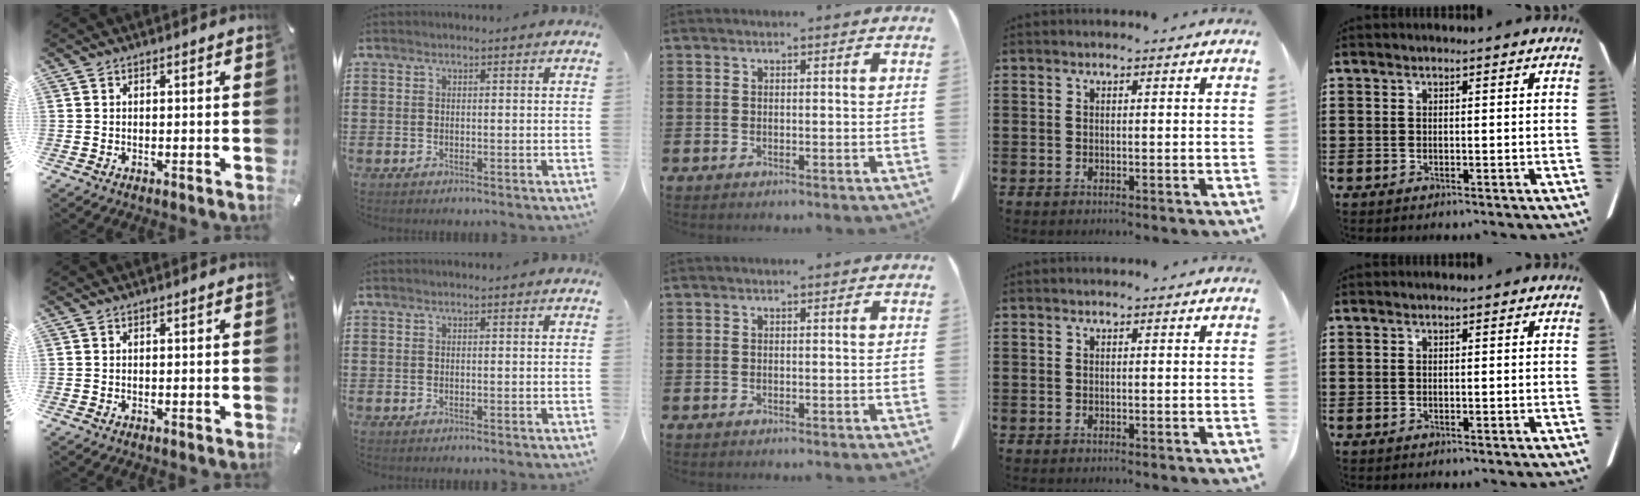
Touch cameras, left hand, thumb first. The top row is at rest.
{}